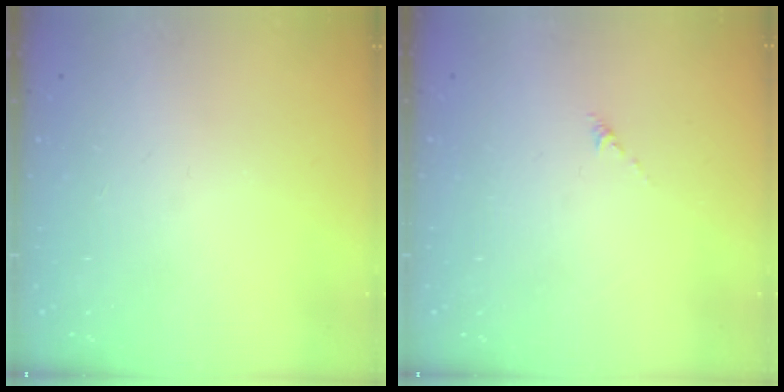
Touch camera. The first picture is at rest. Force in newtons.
{"total": 0.0}